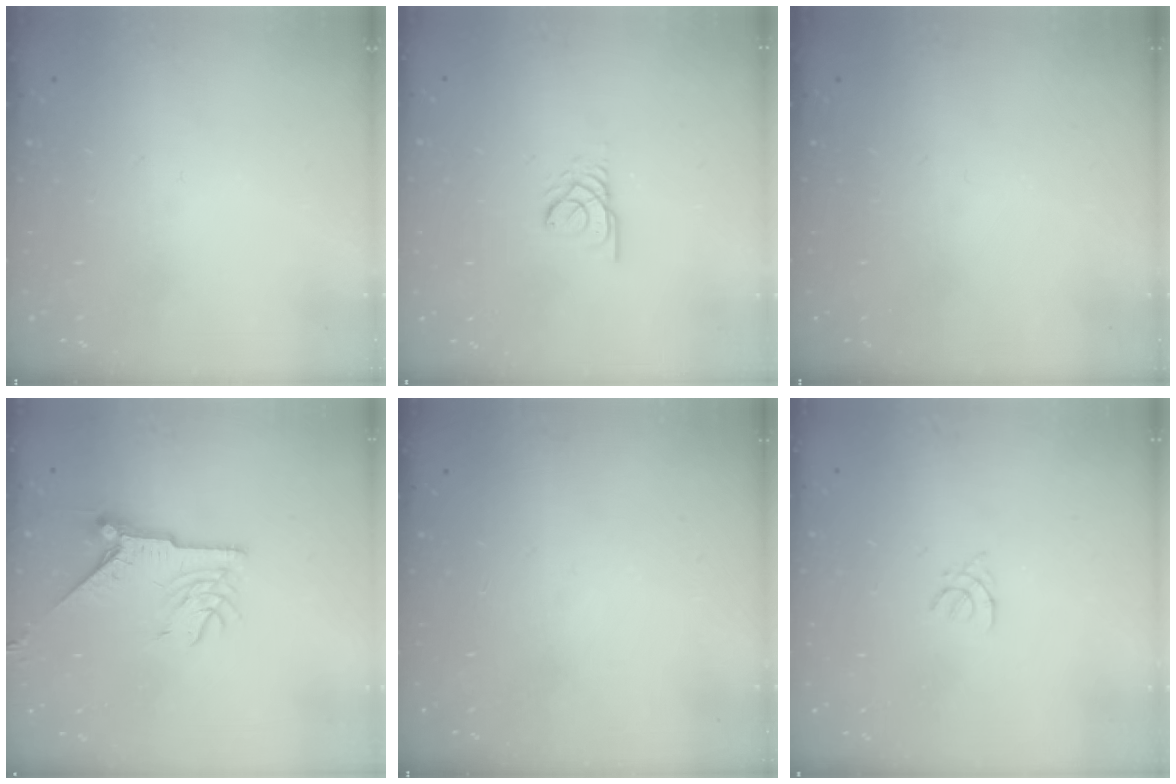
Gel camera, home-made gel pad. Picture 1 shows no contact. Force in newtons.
{"total": 2.4, "press": 2.4, "slide": 0.1}
{"total": 0.0}
{"total": 8.4, "press": 8.4, "slide": 0.0}
{"total": 0.0}
{"total": 1.8, "press": 1.8, "slide": 0.4}